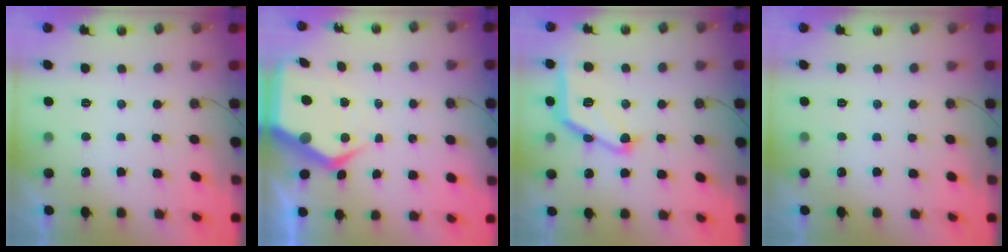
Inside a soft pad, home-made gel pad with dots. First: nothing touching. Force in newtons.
{"total": 9.4, "press": 9.4, "slide": 1.1}
{"total": 16.7, "press": 16.7, "slide": 0.5}
{"total": 0.0}